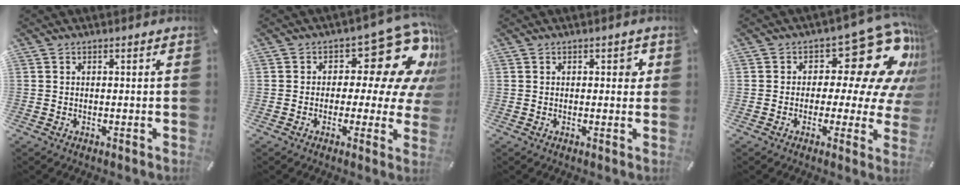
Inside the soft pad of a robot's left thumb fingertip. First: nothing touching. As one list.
[{"total": 18.8, "force": [7.3, 9.8, 14.3], "torque": [-0.183, -0.050, 0.117]}, {"total": 2.0, "force": [0.4, 1.2, 1.5], "torque": [-0.007, -0.001, 0.000]}, {"total": 19.7, "force": [8.6, 9.6, 14.9], "torque": [-0.198, -0.063, 0.139]}]